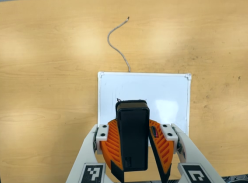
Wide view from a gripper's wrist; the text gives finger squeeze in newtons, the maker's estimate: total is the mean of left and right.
{"total": 8.6, "left": 9.1, "right": 8.0}